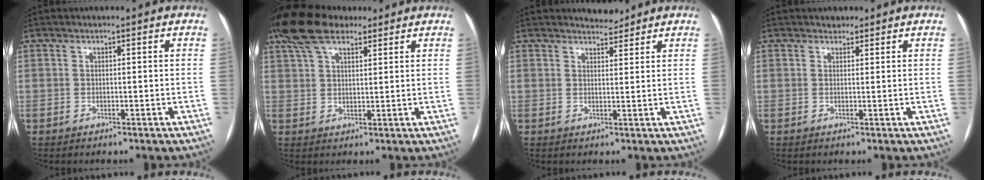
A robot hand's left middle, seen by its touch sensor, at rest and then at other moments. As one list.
[{"total": 10.2, "force": [7.5, 4.0, 5.6], "torque": [-0.117, 0.044, 0.141]}, {"total": 2.4, "force": [2.3, 0.5, 0.0], "torque": [0.001, -0.005, 0.036]}, {"total": 1.1, "force": [0.9, 0.7, 0.0], "torque": [0.001, 0.001, 0.010]}]